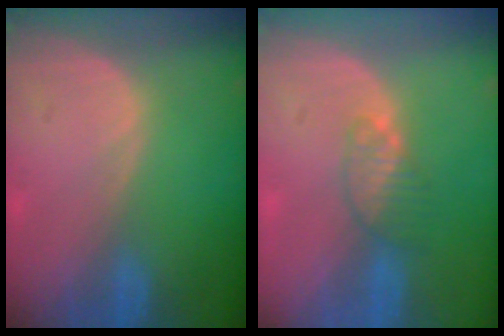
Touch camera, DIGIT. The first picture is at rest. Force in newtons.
{"total": 3.3, "press": 3.1, "slide": 1.1}